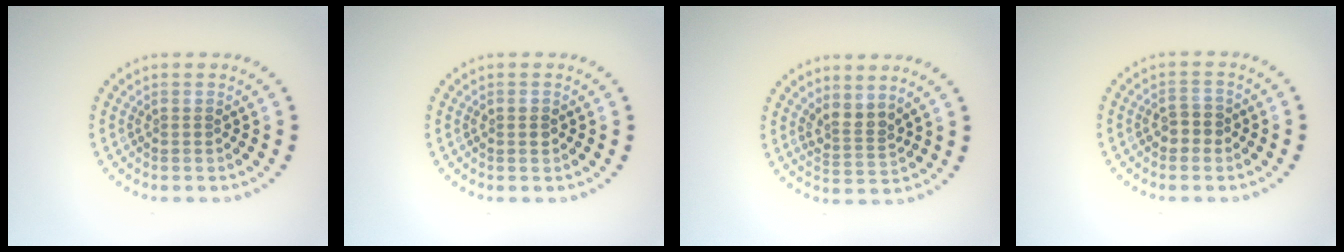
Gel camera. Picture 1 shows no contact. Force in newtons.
{"total": 1.0, "press": 1.0, "slide": 0.1}
{"total": 2.4, "press": 1.8, "slide": 1.6}
{"total": 1.8, "press": 1.8, "slide": 0.5}